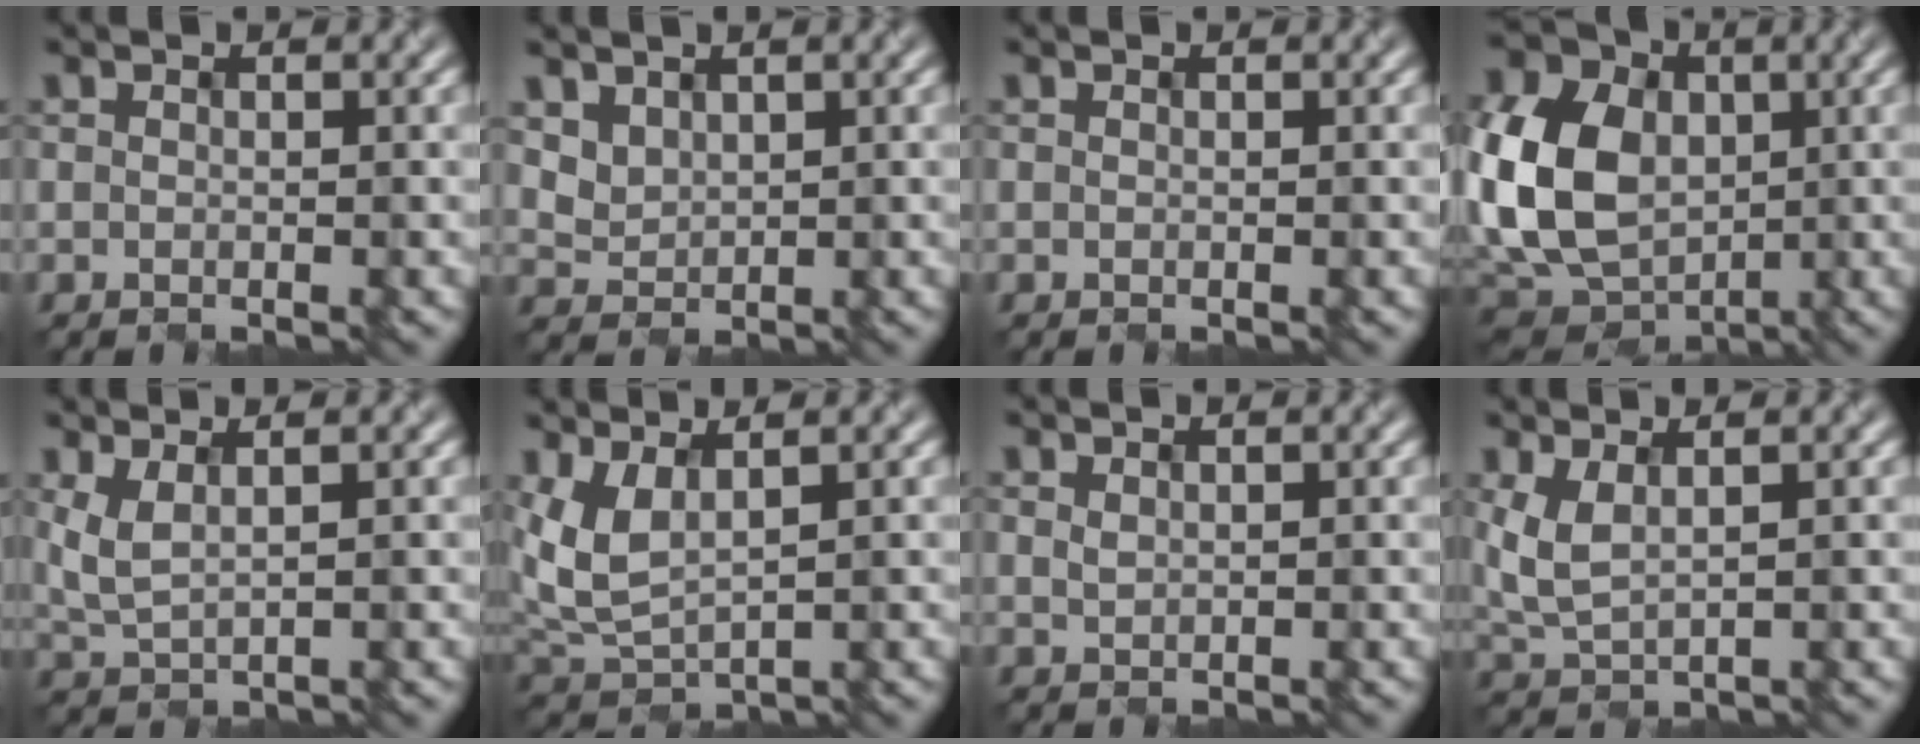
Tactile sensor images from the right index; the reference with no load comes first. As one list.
[{"total": 2.2, "force": [1.4, 1.5, 0.7], "torque": [-0.020, -0.005, 0.037]}, {"total": 0.0}, {"total": 12.2, "force": [-0.2, 9.4, 7.8], "torque": [-0.189, -0.001, -0.009]}, {"total": 2.2, "force": [0.9, 0.8, 1.9], "torque": [-0.052, -0.002, 0.021]}, {"total": 3.6, "force": [1.5, 1.7, 2.8], "torque": [-0.077, -0.003, 0.037]}, {"total": 0.6, "force": [0.4, 0.3, 0.3], "torque": [-0.009, -0.001, 0.010]}, {"total": 2.9, "force": [0.9, 1.4, 2.3], "torque": [-0.062, -0.001, 0.023]}]